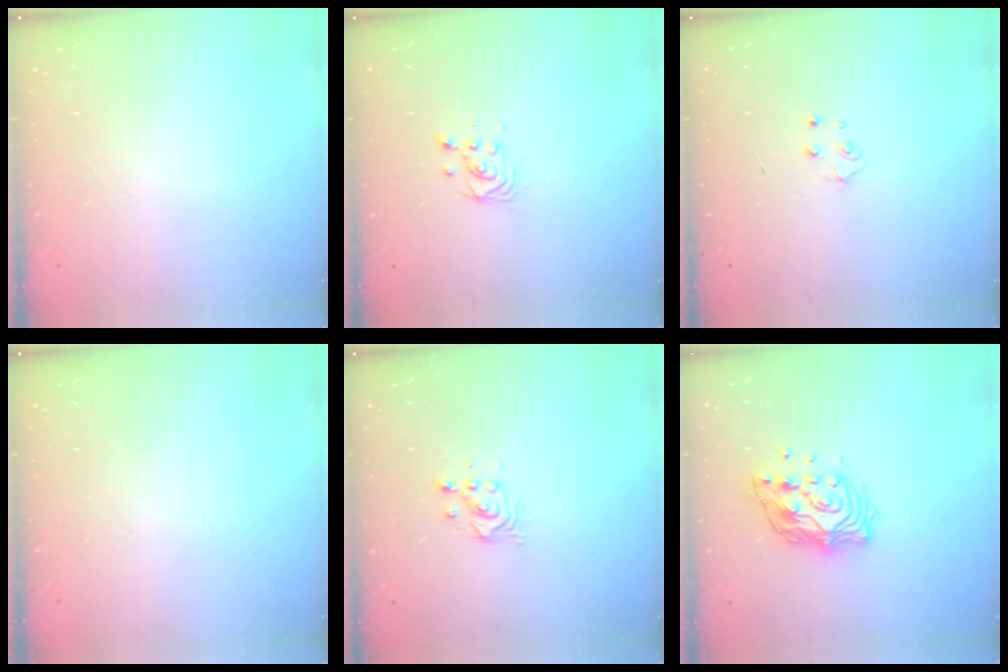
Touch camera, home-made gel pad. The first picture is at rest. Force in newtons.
{"total": 3.2, "press": 3.2, "slide": 0.6}
{"total": 4.0, "press": 4.0, "slide": 0.5}
{"total": 0.0}
{"total": 2.9, "press": 2.9, "slide": 0.1}
{"total": 12.1, "press": 12.0, "slide": 0.9}